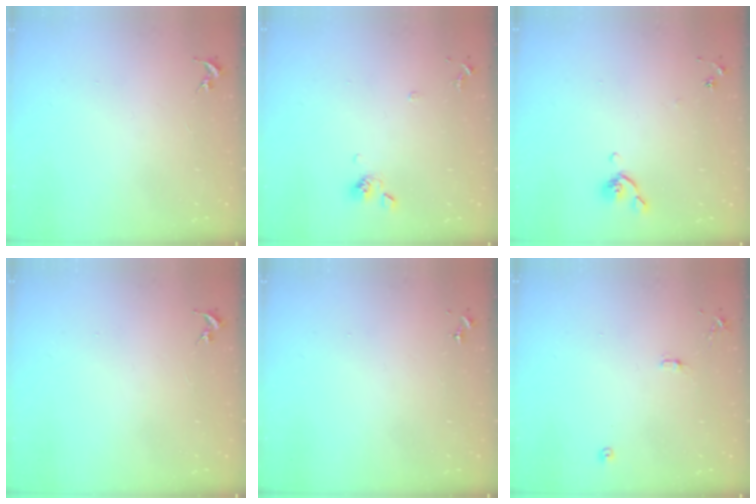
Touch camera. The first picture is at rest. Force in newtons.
{"total": 7.3, "press": 7.0, "slide": 2.0}
{"total": 5.7, "press": 5.6, "slide": 1.1}
{"total": 0.0}
{"total": 0.0}
{"total": 7.9, "press": 7.9, "slide": 0.7}